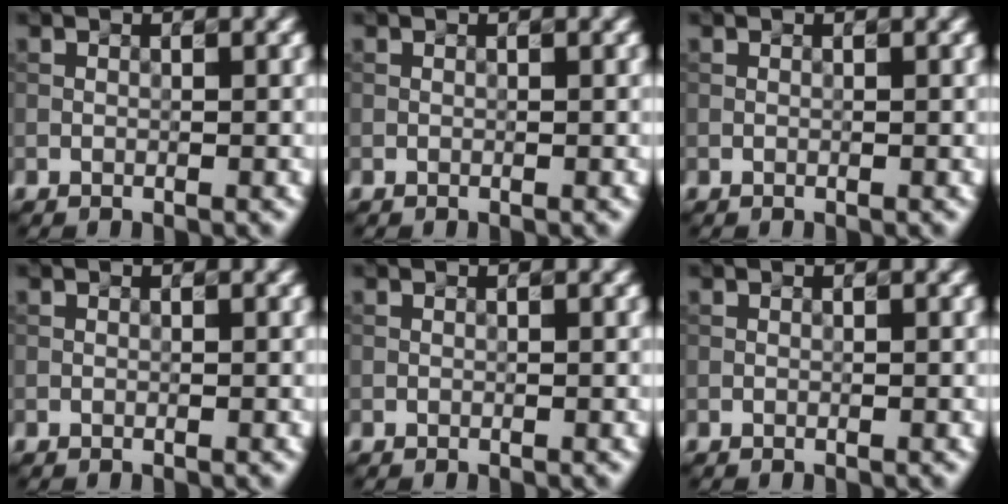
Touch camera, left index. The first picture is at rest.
{"total": 0.0}
{"total": 0.0}
{"total": 0.0}
{"total": 0.0}
{"total": 0.0}